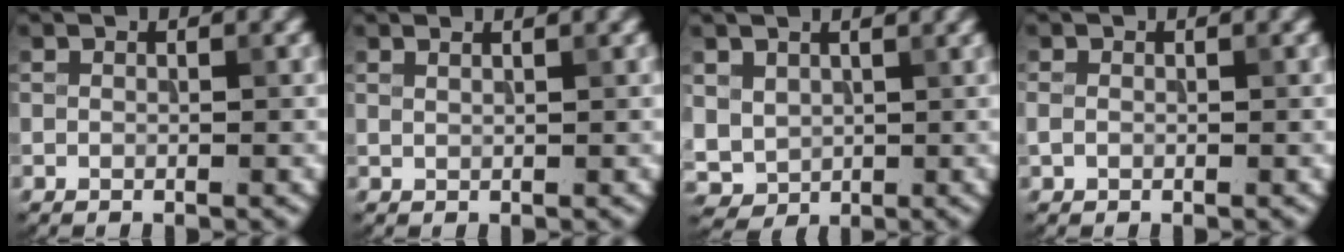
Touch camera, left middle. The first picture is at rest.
{"total": 2.0, "force": [1.4, 0.8, 1.1], "torque": [-0.001, 0.001, 0.003]}
{"total": 3.7, "force": [1.5, 3.0, 1.6], "torque": [-0.049, 0.003, 0.035]}
{"total": 0.9, "force": [-0.1, 0.7, 0.5], "torque": [-0.013, -0.001, -0.004]}